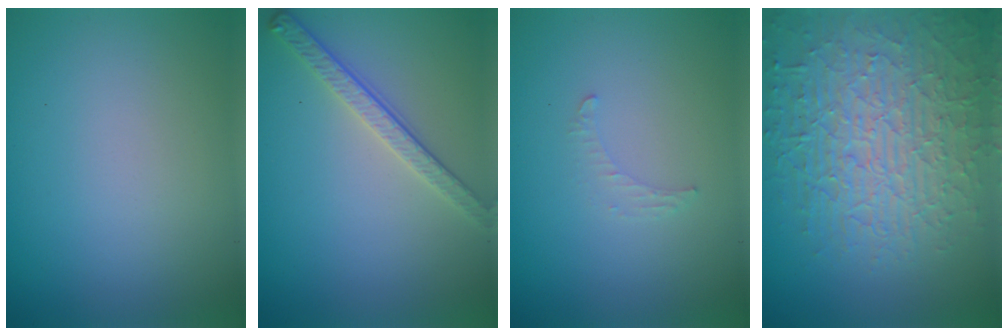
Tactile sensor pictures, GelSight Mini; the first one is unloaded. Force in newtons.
{"total": 2.8, "press": 2.5, "slide": 1.2}
{"total": 0.8, "press": 0.8, "slide": 0.3}
{"total": 9.0, "press": 6.2, "slide": 6.5}